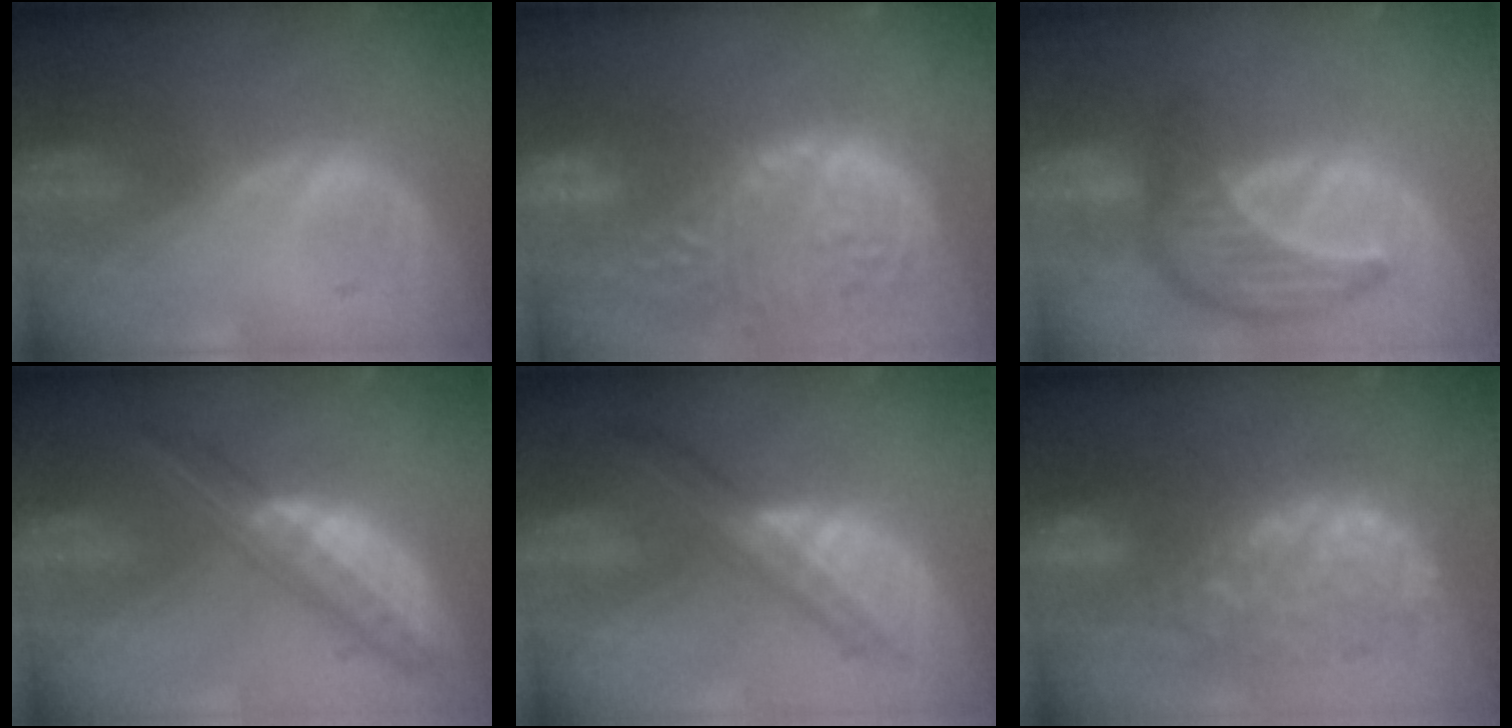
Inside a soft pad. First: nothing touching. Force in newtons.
{"total": 15.3, "press": 12.5, "slide": 8.8}
{"total": 8.7, "press": 7.9, "slide": 3.7}
{"total": 7.5, "press": 6.3, "slide": 4.0}
{"total": 7.1, "press": 6.0, "slide": 3.9}
{"total": 11.6, "press": 11.5, "slide": 1.3}